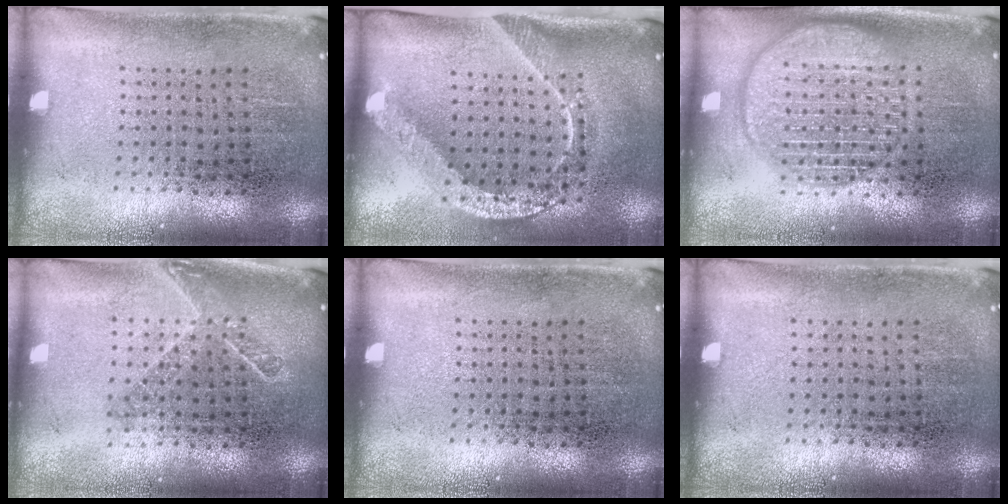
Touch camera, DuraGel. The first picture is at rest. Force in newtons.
{"total": 2.0, "press": 1.6, "slide": 1.3}
{"total": 2.9, "press": 2.9, "slide": 0.4}
{"total": 1.6, "press": 1.2, "slide": 1.0}
{"total": 0.0}
{"total": 0.0}